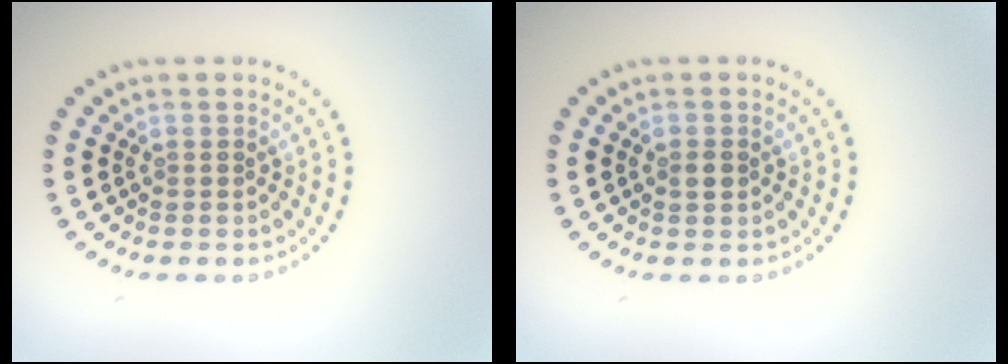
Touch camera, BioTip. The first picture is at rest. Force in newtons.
{"total": 1.1, "press": 1.1, "slide": 0.1}